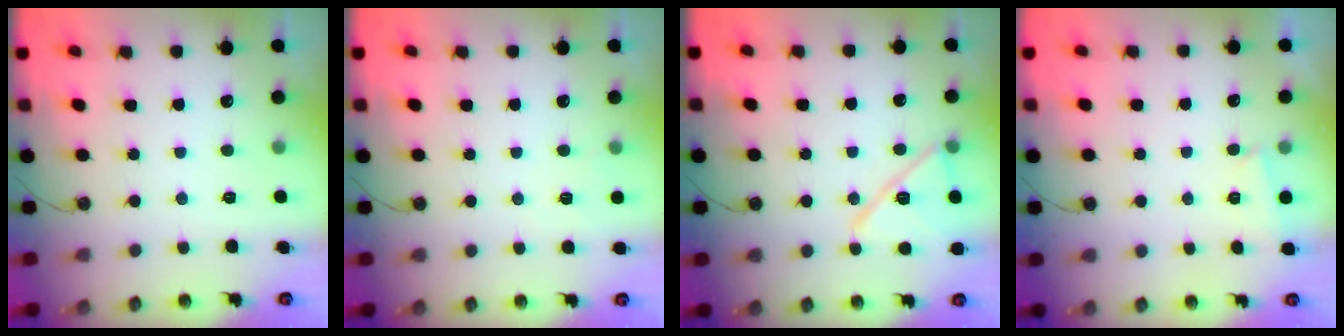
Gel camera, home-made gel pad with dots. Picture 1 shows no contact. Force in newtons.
{"total": 2.9, "press": 2.9, "slide": 0.2}
{"total": 13.9, "press": 13.6, "slide": 2.6}
{"total": 4.8, "press": 1.5, "slide": 4.6}